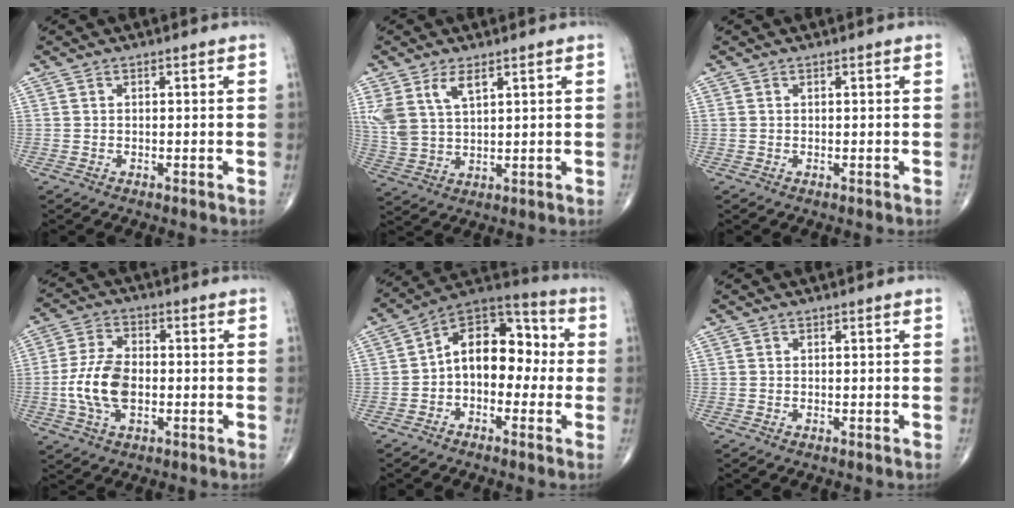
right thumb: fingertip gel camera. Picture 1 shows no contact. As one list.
[{"total": 7.6, "force": [3.9, 3.7, 5.4], "torque": [-0.113, -0.010, 0.086]}, {"total": 0.0}, {"total": 10.2, "force": [-1.5, 5.9, 8.2], "torque": [-0.165, 0.011, -0.032]}, {"total": 13.6, "force": [-0.6, 8.9, 10.2], "torque": [-0.113, 0.048, -0.029]}, {"total": 0.0}]